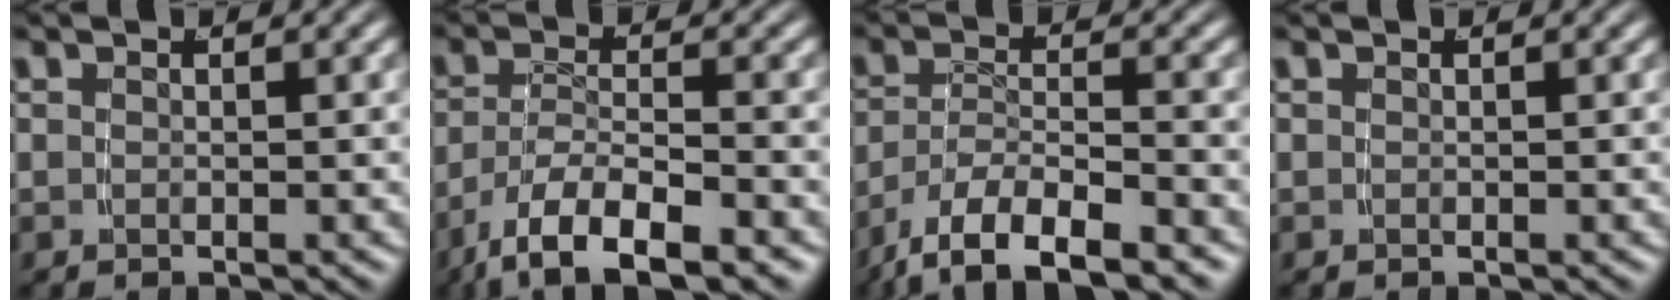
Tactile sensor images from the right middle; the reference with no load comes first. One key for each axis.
{"total": 7.8, "fx": -4.9, "fy": 3.2, "fz": 5.1, "tx": -0.097, "ty": -0.031, "tz": -0.061}
{"total": 8.1, "fx": -5.3, "fy": 3.8, "fz": 4.7, "tx": -0.092, "ty": -0.026, "tz": -0.073}
{"total": 0.0}